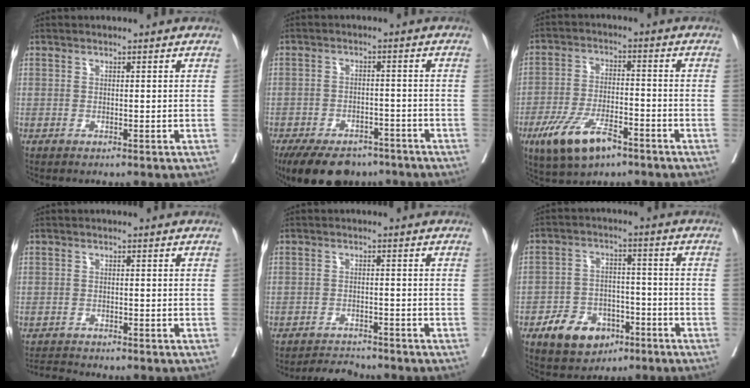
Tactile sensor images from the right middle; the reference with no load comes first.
{"total": 12.6, "force": [-9.8, 6.0, 5.2], "torque": [-0.091, -0.004, -0.143]}
{"total": 10.1, "force": [-6.0, 3.6, 7.3], "torque": [-0.149, -0.009, -0.104]}
{"total": 2.1, "force": [-2.1, -0.3, -0.2], "torque": [0.004, -0.014, -0.033]}
{"total": 3.2, "force": [-3.1, -0.1, -0.6], "torque": [0.010, -0.012, -0.052]}
{"total": 8.7, "force": [-4.8, 5.8, 4.3], "torque": [-0.077, 0.010, -0.073]}